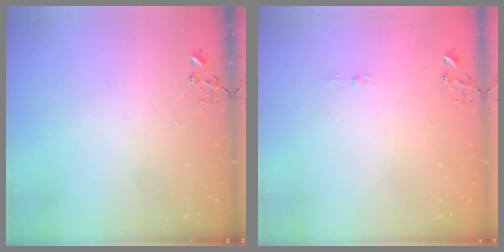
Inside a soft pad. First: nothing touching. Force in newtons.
{"total": 2.9, "press": 2.9, "slide": 0.4}